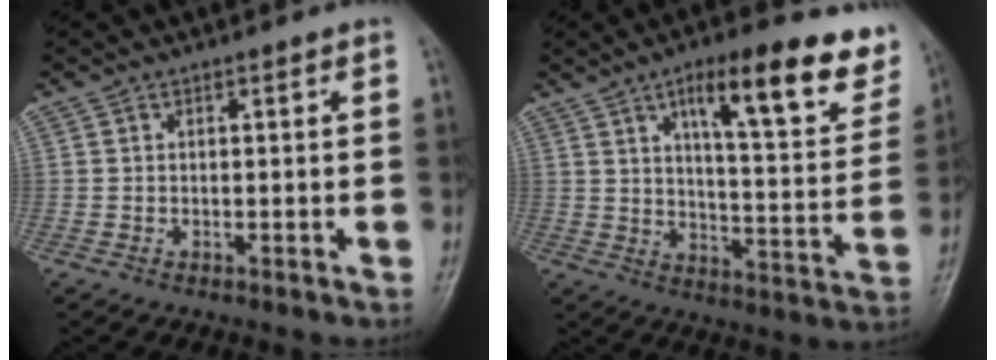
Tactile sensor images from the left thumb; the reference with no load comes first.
{"total": 18.6, "force": [10.5, 5.5, 14.4], "torque": [-0.155, -0.043, 0.152]}